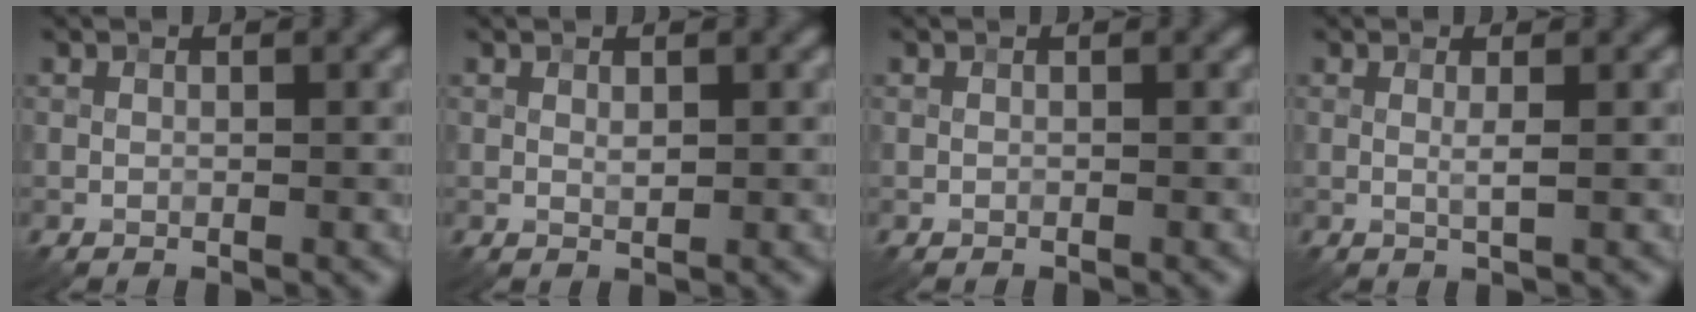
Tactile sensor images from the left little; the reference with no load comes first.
{"total": 0.7, "force": [0.2, 0.3, 0.6], "torque": [-0.012, 0.000, 0.004]}
{"total": 0.0}
{"total": 1.2, "force": [0.2, 0.1, 1.1], "torque": [-0.022, 0.002, -0.002]}